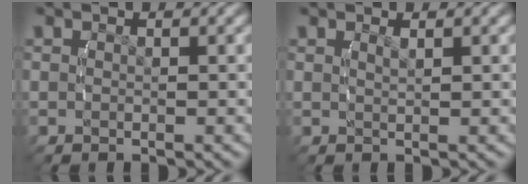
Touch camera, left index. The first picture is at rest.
{"total": 1.0, "force": [0.5, -0.7, 0.4], "torque": [-0.007, -0.006, 0.016]}